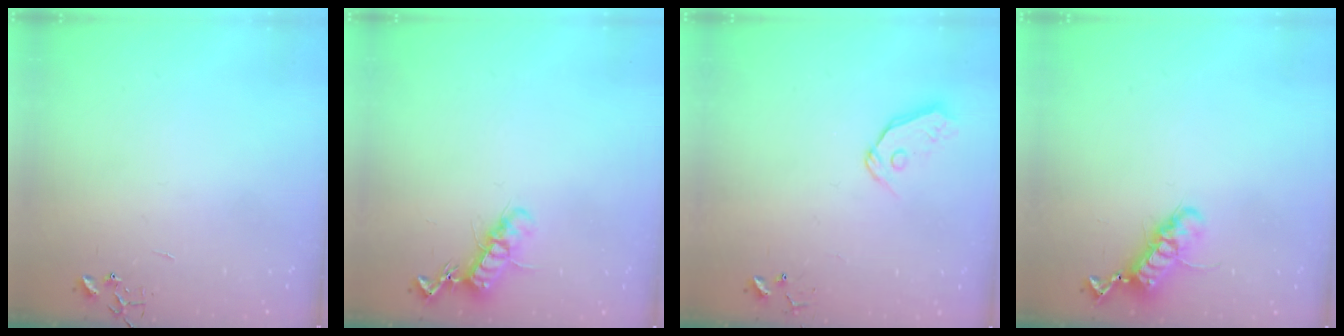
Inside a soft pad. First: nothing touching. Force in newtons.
{"total": 12.5, "press": 12.5, "slide": 0.4}
{"total": 7.3, "press": 7.2, "slide": 0.8}
{"total": 12.7, "press": 12.6, "slide": 1.6}